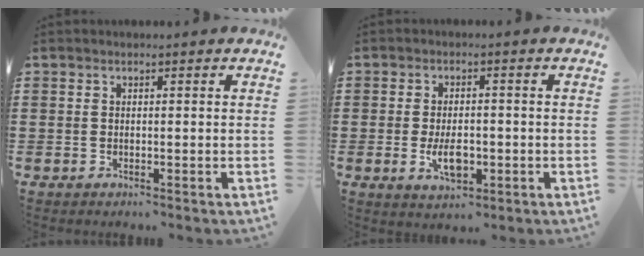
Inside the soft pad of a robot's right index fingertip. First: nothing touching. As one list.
[{"total": 5.0, "force": [-1.2, 2.4, 4.2], "torque": [-0.080, -0.007, -0.023]}]